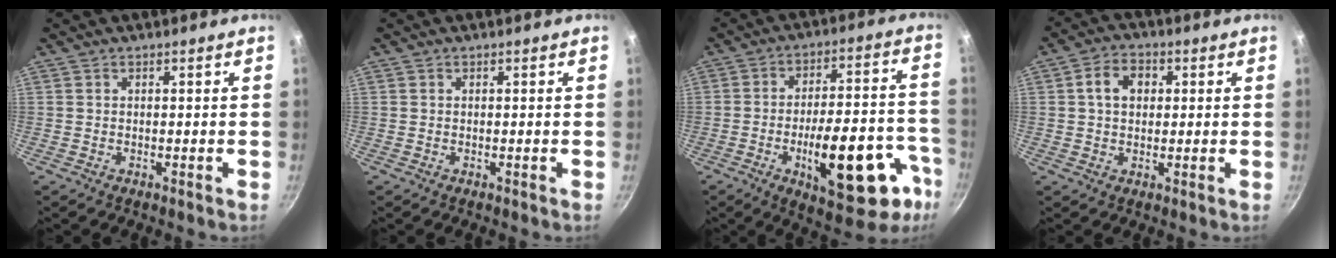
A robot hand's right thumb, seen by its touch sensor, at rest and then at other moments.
{"total": 0.0}
{"total": 22.6, "force": [-9.3, 9.4, 18.3], "torque": [-0.212, 0.042, -0.120]}
{"total": 6.2, "force": [1.2, 4.7, 3.9], "torque": [-0.047, 0.009, 0.014]}